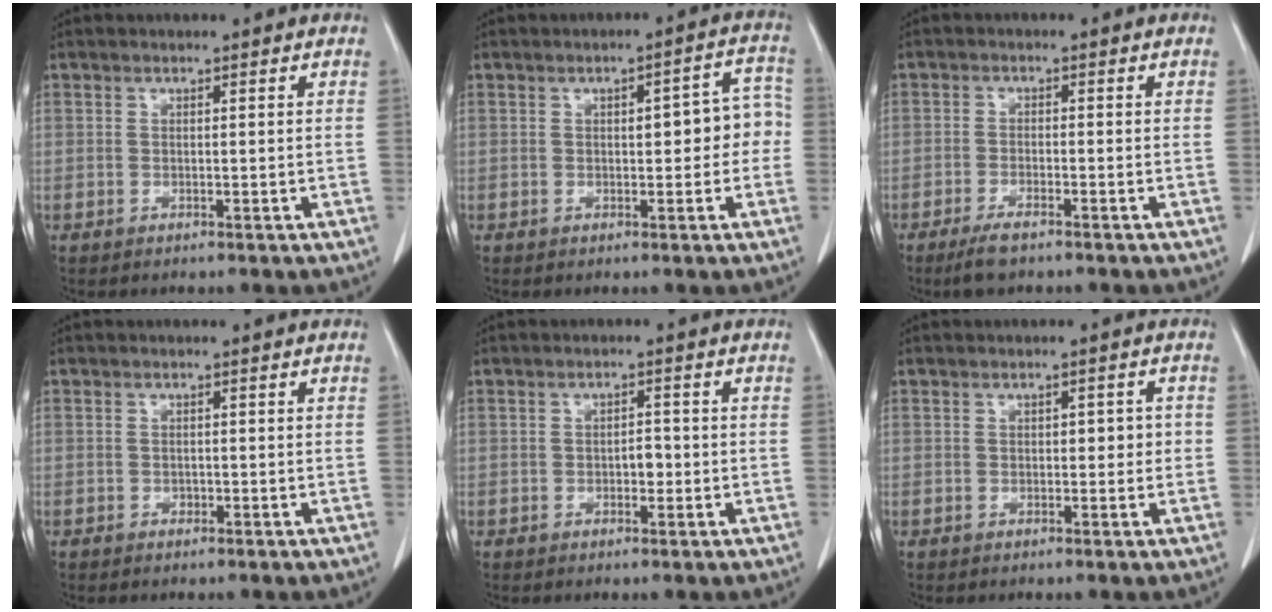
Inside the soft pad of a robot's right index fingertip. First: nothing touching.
{"total": 6.5, "force": [0.1, 2.5, 6.0], "torque": [-0.065, 0.033, 0.000]}
{"total": 3.9, "force": [-2.9, 0.7, 2.5], "torque": [-0.056, -0.007, -0.052]}
{"total": 0.6, "force": [-0.3, 0.4, 0.2], "torque": [-0.003, 0.002, -0.006]}
{"total": 2.0, "force": [-0.5, 1.1, 1.7], "torque": [-0.023, 0.004, -0.006]}
{"total": 2.6, "force": [0.1, 1.4, 2.1], "torque": [-0.023, 0.008, 0.001]}